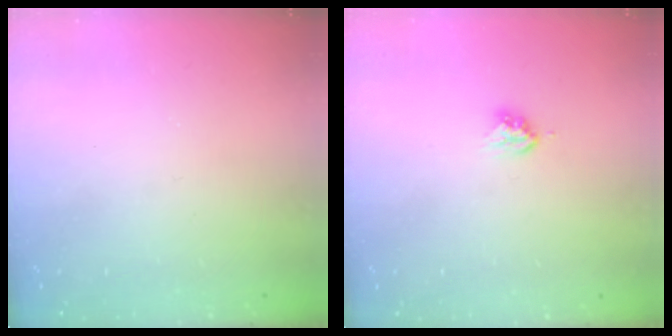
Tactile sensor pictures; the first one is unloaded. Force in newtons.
{"total": 3.6, "press": 3.6, "slide": 0.3}